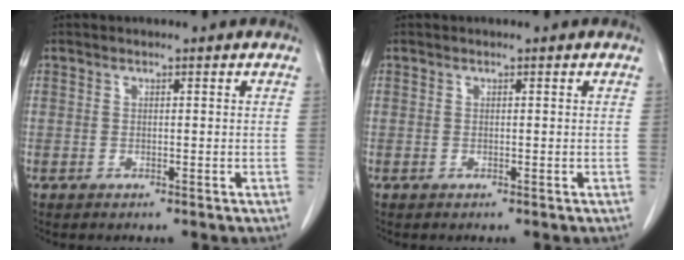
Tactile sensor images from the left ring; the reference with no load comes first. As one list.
[{"total": 0.0}]